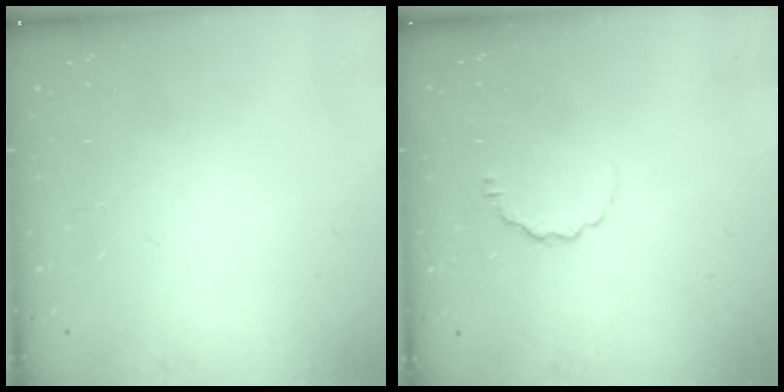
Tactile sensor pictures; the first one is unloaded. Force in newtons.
{"total": 3.9, "press": 3.6, "slide": 1.5}